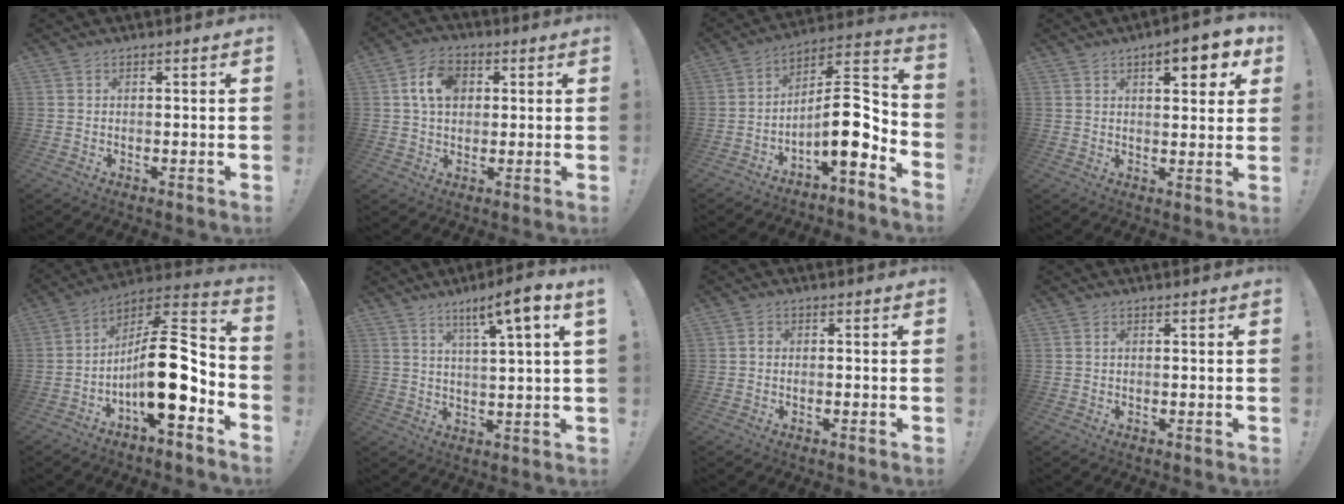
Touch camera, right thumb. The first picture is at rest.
{"total": 9.4, "force": [2.7, 6.7, 6.0], "torque": [-0.100, 0.011, 0.053]}
{"total": 13.6, "force": [-3.6, 4.8, 12.2], "torque": [-0.188, 0.010, -0.058]}
{"total": 8.7, "force": [4.3, 2.8, 7.0], "torque": [-0.084, -0.017, 0.066]}
{"total": 19.5, "force": [-4.6, 6.8, 17.7], "torque": [-0.287, 0.017, -0.074]}
{"total": 9.0, "force": [4.7, 0.0, 7.6], "torque": [-0.115, -0.027, 0.068]}
{"total": 1.2, "force": [-0.8, 0.7, 0.6], "torque": [-0.011, 0.005, -0.015]}
{"total": 0.5, "force": [-0.1, 0.1, 0.5], "torque": [-0.012, 0.002, -0.002]}